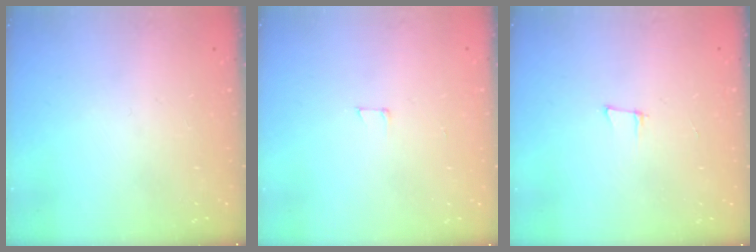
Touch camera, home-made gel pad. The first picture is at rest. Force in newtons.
{"total": 2.9, "press": 2.9, "slide": 0.2}
{"total": 5.8, "press": 5.1, "slide": 2.8}